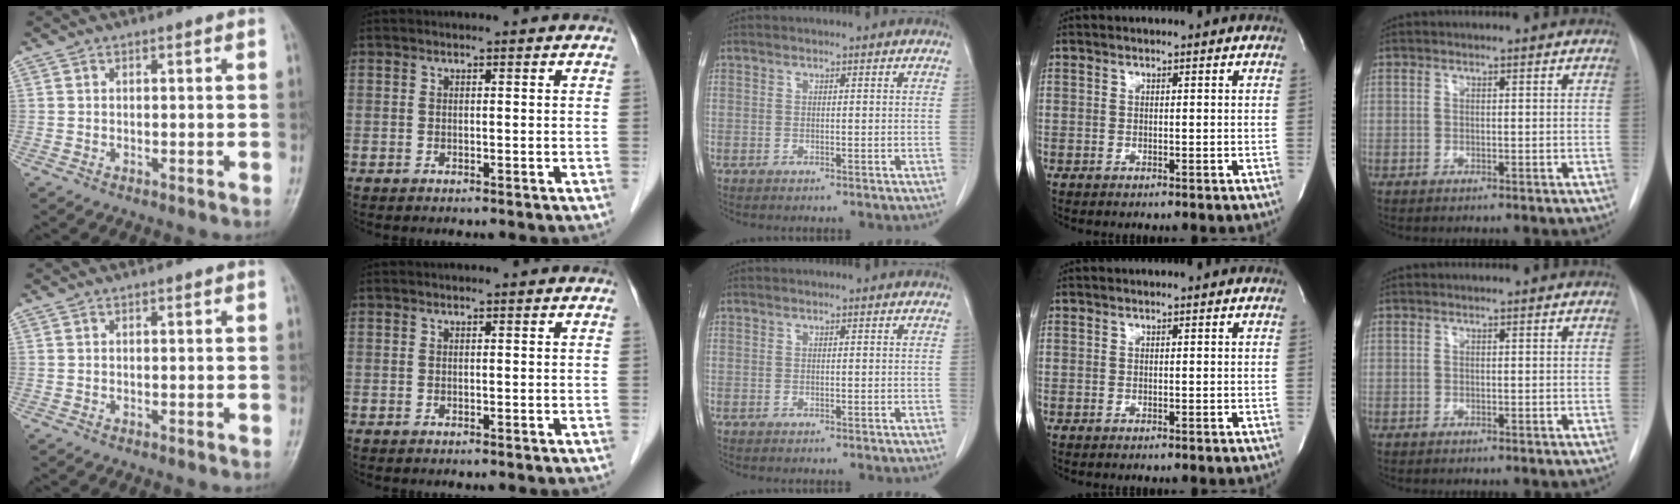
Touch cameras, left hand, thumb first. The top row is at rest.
{}